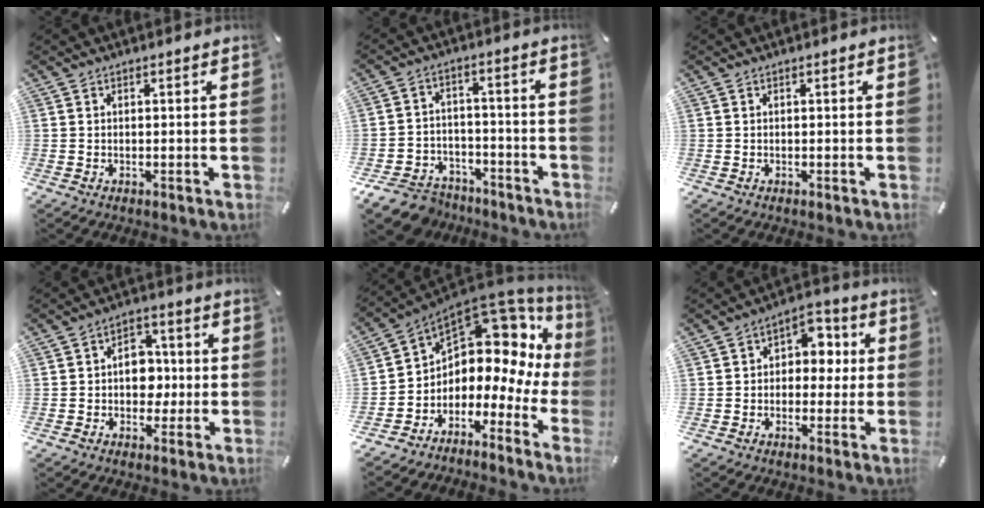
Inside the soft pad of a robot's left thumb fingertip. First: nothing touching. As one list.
[{"total": 9.1, "force": [-6.9, 5.5, 2.5], "torque": [-0.046, 0.039, -0.126]}, {"total": 0.0}, {"total": 8.2, "force": [-0.8, 6.6, 4.7], "torque": [-0.060, 0.013, -0.015]}, {"total": 8.4, "force": [4.4, 6.0, 3.9], "torque": [-0.063, -0.066, 0.070]}, {"total": 7.0, "force": [-0.3, 5.8, 3.8], "torque": [-0.037, 0.007, -0.015]}]